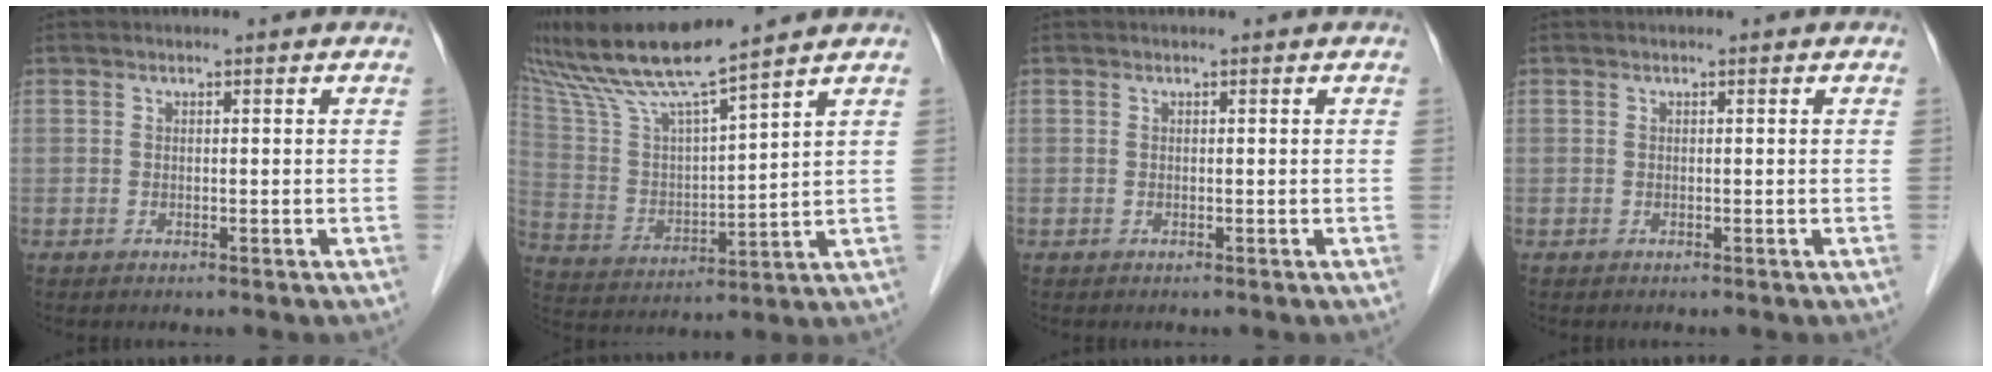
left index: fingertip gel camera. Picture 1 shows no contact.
{"total": 11.9, "force": [9.6, -0.9, 7.0], "torque": [-0.146, 0.001, 0.190]}
{"total": 0.0}
{"total": 0.0}